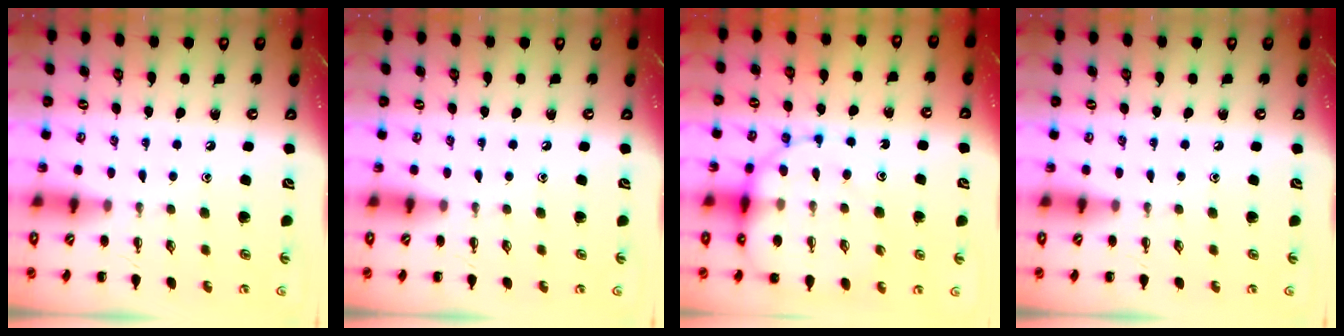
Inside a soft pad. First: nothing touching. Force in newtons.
{"total": 0.0}
{"total": 13.9, "press": 13.6, "slide": 3.1}
{"total": 0.0}